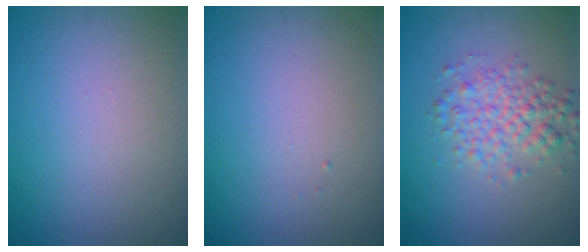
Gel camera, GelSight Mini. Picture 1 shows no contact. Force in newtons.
{"total": 0.0}
{"total": 3.6, "press": 3.6, "slide": 0.1}